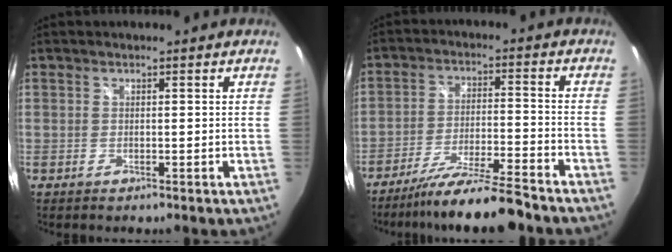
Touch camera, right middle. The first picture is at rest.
{"total": 12.0, "force": [-10.7, -0.5, 5.4], "torque": [-0.113, -0.015, -0.182]}